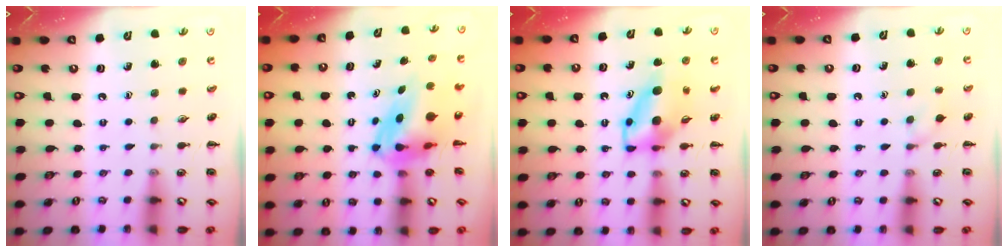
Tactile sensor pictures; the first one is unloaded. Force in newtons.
{"total": 5.9, "press": 5.7, "slide": 1.6}
{"total": 6.1, "press": 6.0, "slide": 1.4}
{"total": 6.1, "press": 5.7, "slide": 2.2}